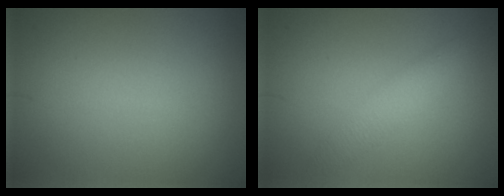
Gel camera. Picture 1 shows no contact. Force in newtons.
{"total": 2.1, "press": 2.1, "slide": 0.1}